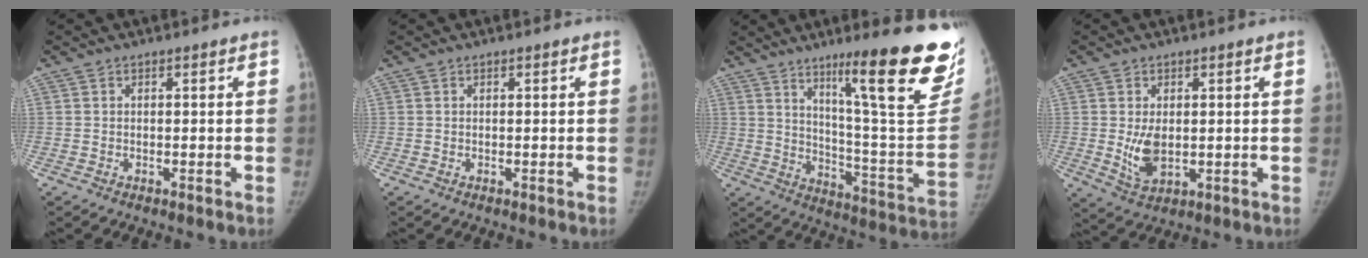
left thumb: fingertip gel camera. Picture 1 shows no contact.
{"total": 0.0}
{"total": 27.0, "force": [16.5, 4.1, 21.0], "torque": [-0.266, -0.089, 0.250]}
{"total": 6.1, "force": [0.1, 3.7, 4.8], "torque": [-0.083, -0.014, 0.014]}